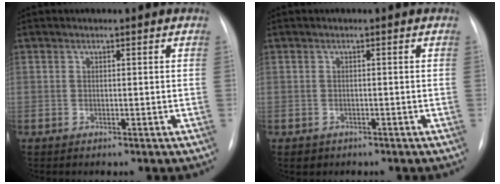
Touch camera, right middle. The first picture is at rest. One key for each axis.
{"total": 1.3, "fx": -0.8, "fy": 1.0, "fz": 0.1, "tx": -0.005, "ty": 0.002, "tz": -0.006}